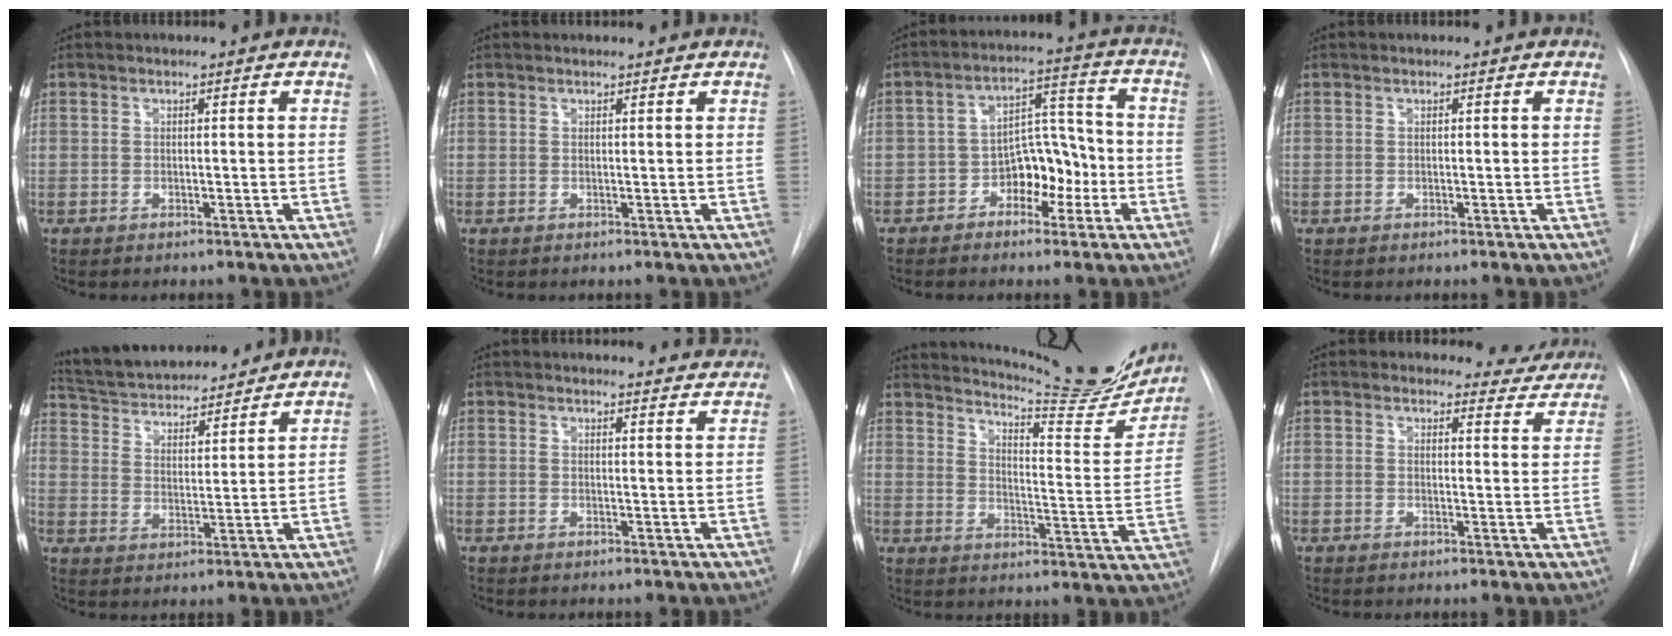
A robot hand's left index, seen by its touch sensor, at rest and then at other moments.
{"total": 1.7, "force": [1.7, 0.1, 0.3], "torque": [-0.005, 0.012, 0.022]}
{"total": 7.6, "force": [-3.2, 4.6, 5.1], "torque": [-0.076, 0.029, -0.052]}
{"total": 0.0}
{"total": 17.5, "force": [16.0, 3.7, 5.9], "torque": [-0.101, 0.017, 0.251]}
{"total": 13.0, "force": [12.6, 2.6, 2.2], "torque": [-0.006, -0.002, 0.131]}
{"total": 21.5, "force": [19.5, 2.8, 8.6], "torque": [-0.124, -0.074, 0.240]}
{"total": 5.8, "force": [5.3, 2.1, -0.7], "torque": [0.032, -0.025, 0.036]}